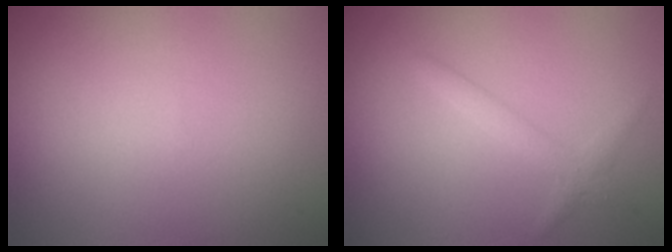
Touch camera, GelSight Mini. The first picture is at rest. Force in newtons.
{"total": 1.7, "press": 1.6, "slide": 0.2}